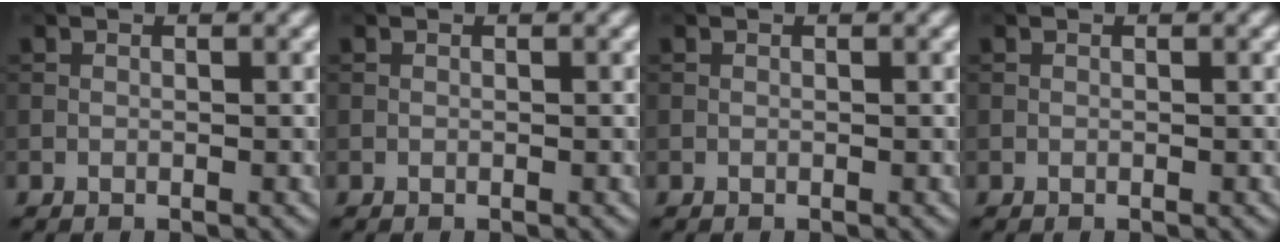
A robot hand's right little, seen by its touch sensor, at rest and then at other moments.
{"total": 0.0}
{"total": 0.0}
{"total": 0.0}